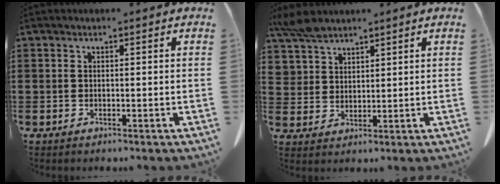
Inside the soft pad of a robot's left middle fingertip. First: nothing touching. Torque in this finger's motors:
{"motor_torque": [0.13, 0.13, 0.02, 0.01]}